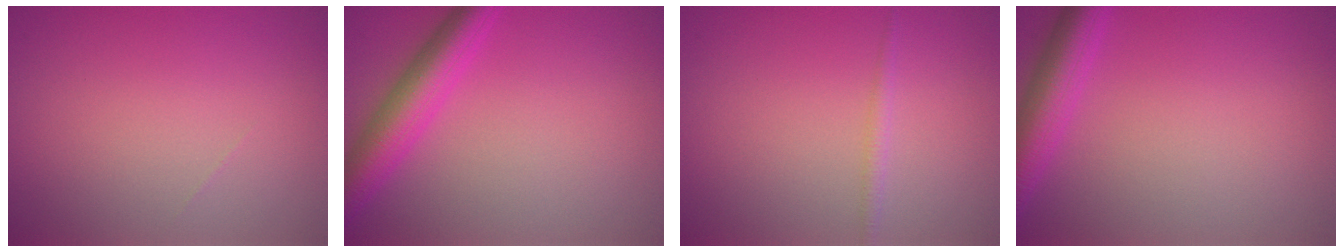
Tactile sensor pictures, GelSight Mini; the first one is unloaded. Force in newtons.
{"total": 5.0, "press": 5.0, "slide": 0.2}
{"total": 1.0, "press": 1.0, "slide": 0.1}
{"total": 4.5, "press": 4.5, "slide": 0.2}